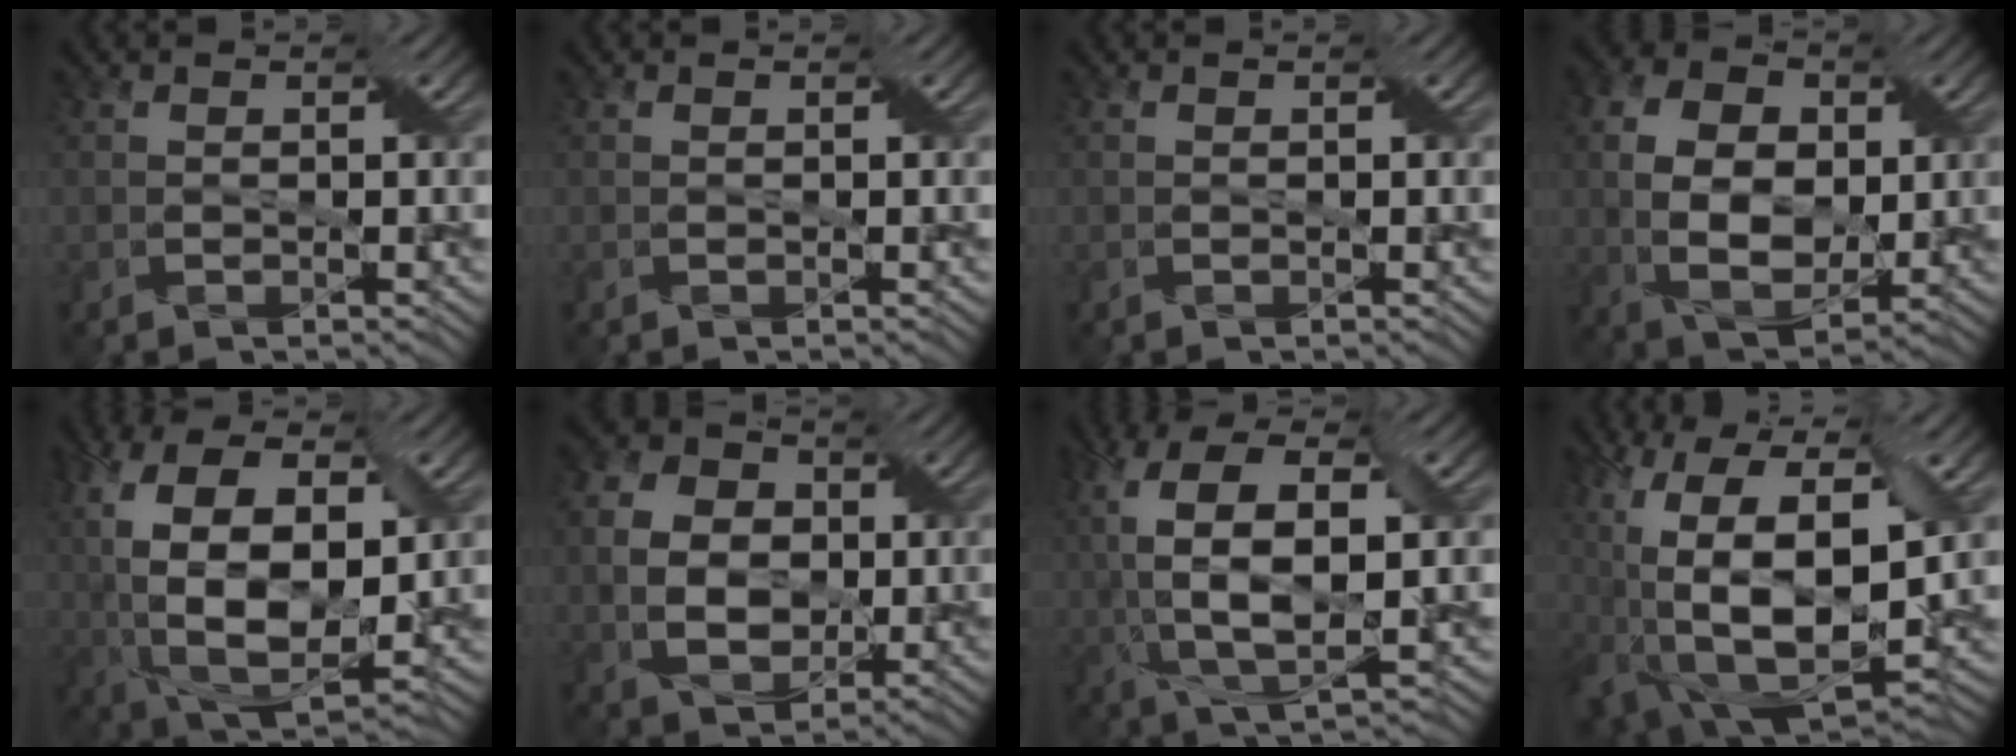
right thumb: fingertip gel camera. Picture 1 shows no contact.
{"total": 0.0}
{"total": 0.0}
{"total": 10.1, "force": [1.0, 6.8, 7.4], "torque": [-0.171, 0.001, 0.017]}
{"total": 16.1, "force": [2.1, 9.0, 13.2], "torque": [-0.266, 0.002, 0.038]}
{"total": 8.1, "force": [0.1, 6.4, 5.0], "torque": [-0.120, 0.001, -0.003]}
{"total": 13.1, "force": [1.2, 6.1, 11.6], "torque": [-0.259, 0.005, 0.023]}
{"total": 19.9, "force": [1.2, 11.5, 16.2], "torque": [-0.312, -0.014, 0.048]}